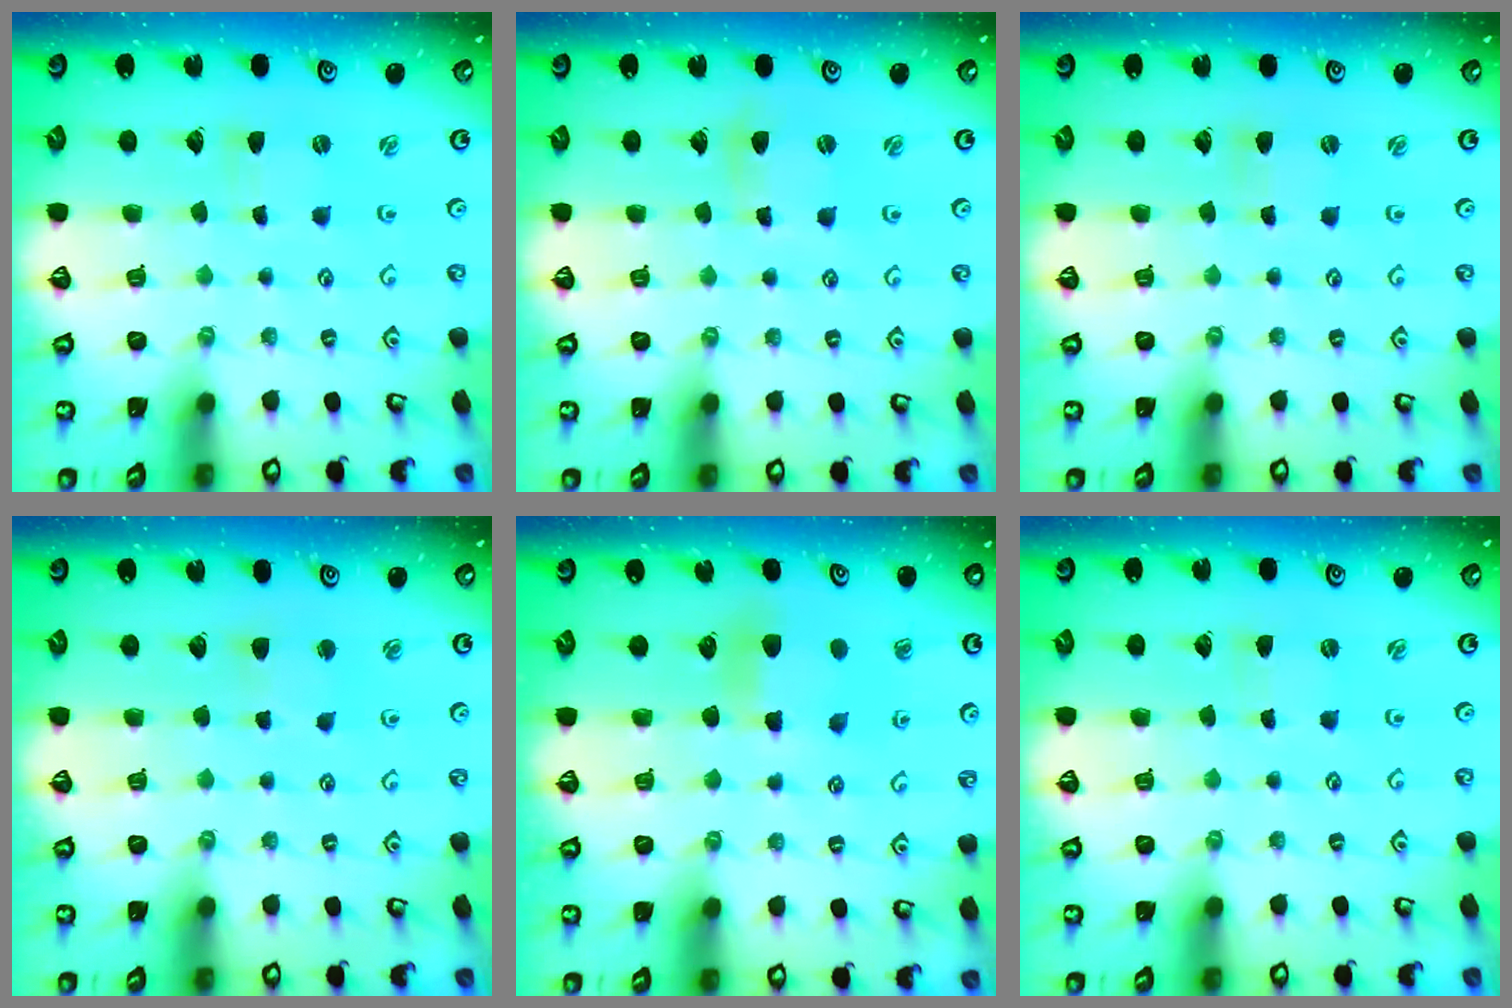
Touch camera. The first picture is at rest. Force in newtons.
{"total": 2.6, "press": 2.6, "slide": 0.3}
{"total": 1.1, "press": 1.1, "slide": 0.2}
{"total": 2.7, "press": 2.7, "slide": 0.4}
{"total": 5.4, "press": 5.4, "slide": 0.2}
{"total": 0.0}